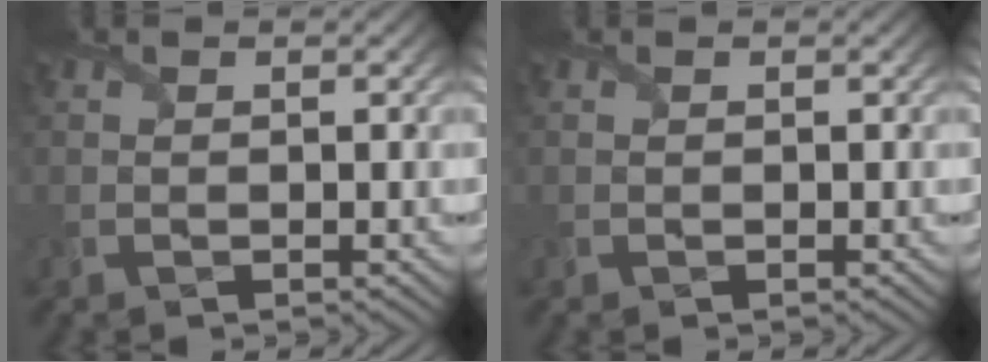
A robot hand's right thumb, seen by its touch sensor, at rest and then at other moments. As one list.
[{"total": 0.0}]